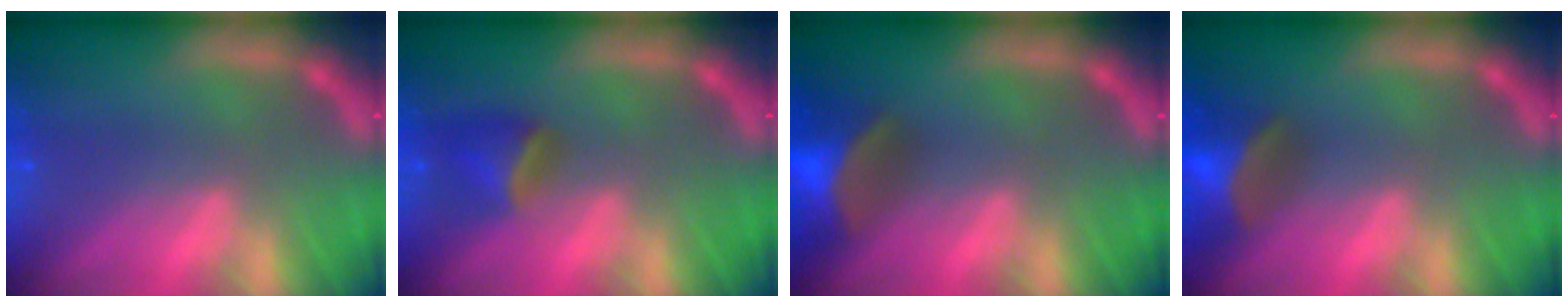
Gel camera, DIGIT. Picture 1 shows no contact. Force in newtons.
{"total": 2.9}
{"total": 8.0}
{"total": 6.5}